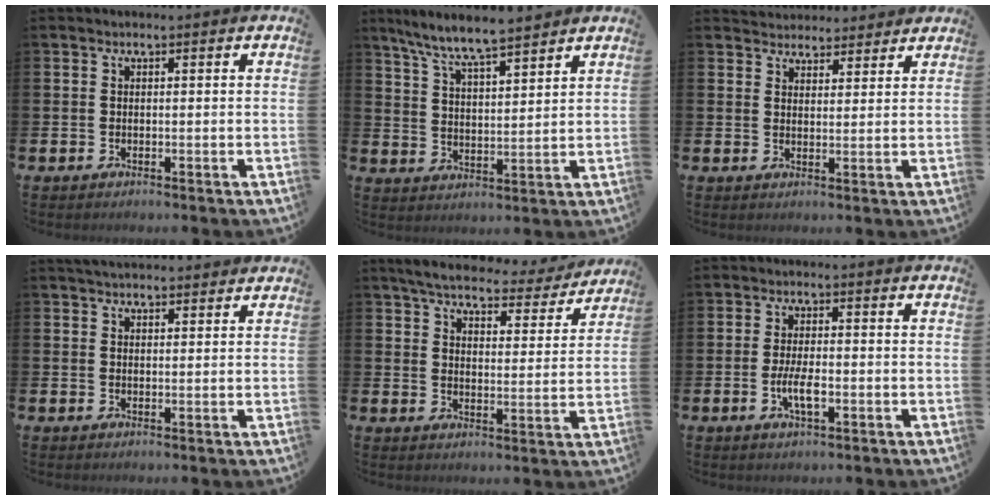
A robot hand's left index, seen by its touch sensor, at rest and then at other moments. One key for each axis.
{"total": 7.5, "fx": 7.1, "fy": 0.3, "fz": 2.4, "tx": -0.077, "ty": -0.033, "tz": 0.129}
{"total": 3.7, "fx": 3.6, "fy": 1.1, "fz": -0.4, "tx": -0.004, "ty": -0.016, "tz": 0.067}
{"total": 2.9, "fx": 2.8, "fy": 0.6, "fz": 0.7, "tx": -0.017, "ty": -0.005, "tz": 0.051}
{"total": 5.5, "fx": 5.1, "fy": 1.4, "fz": 1.6, "tx": -0.055, "ty": -0.031, "tz": 0.085}
{"total": 3.8, "fx": -1.0, "fy": 1.3, "fz": 3.4, "tx": -0.064, "ty": 0.000, "tz": -0.021}